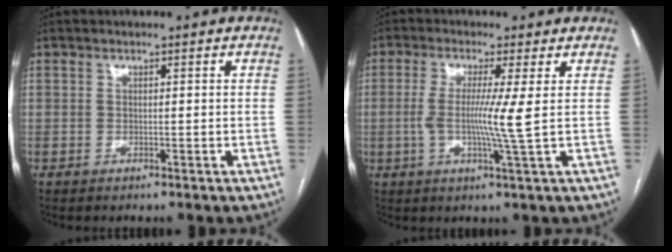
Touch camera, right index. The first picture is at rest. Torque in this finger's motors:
{"motor_torque": [0.14, -0.04, 0.14, 0.07]}